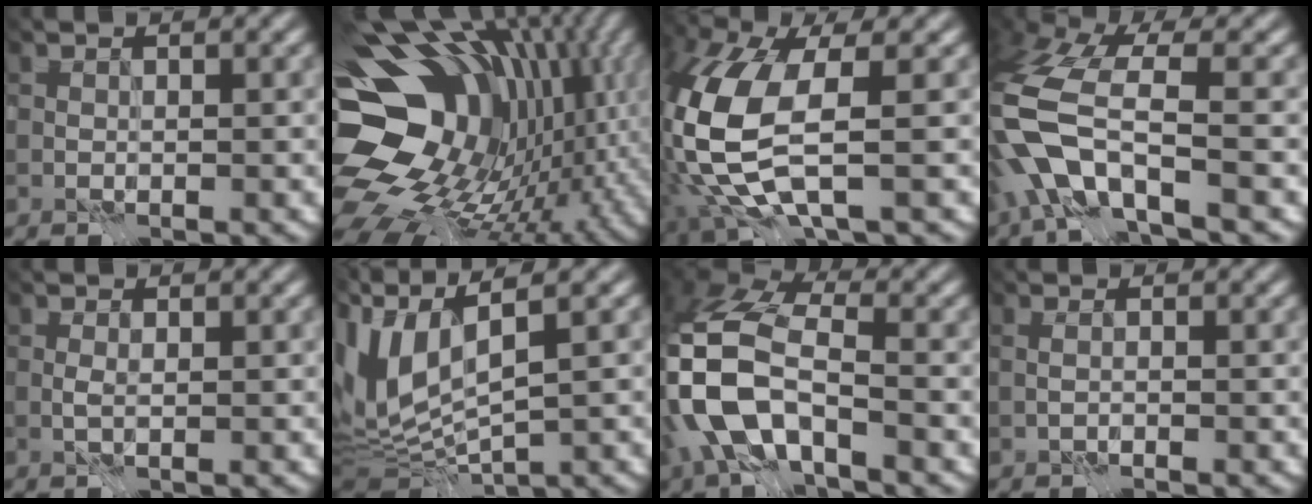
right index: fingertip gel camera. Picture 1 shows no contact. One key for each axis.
{"total": 17.2, "fx": 0.4, "fy": 13.0, "fz": 11.3, "tx": -0.211, "ty": -0.060, "tz": 0.079}
{"total": 10.0, "fx": -2.6, "fy": 4.1, "fz": 8.7, "tx": -0.237, "ty": -0.039, "tz": -0.015}
{"total": 8.6, "fx": -5.1, "fy": 2.0, "fz": 6.7, "tx": -0.160, "ty": -0.011, "tz": -0.083}
{"total": 1.2, "fx": -1.2, "fy": -0.3, "fz": 0.0, "tx": -0.005, "ty": -0.017, "tz": -0.012}
{"total": 8.1, "fx": 0.4, "fy": 2.8, "fz": 7.6, "tx": -0.192, "ty": -0.013, "tz": 0.052}
{"total": 9.0, "fx": -4.8, "fy": 3.9, "fz": 6.5, "tx": -0.164, "ty": -0.015, "tz": -0.074}
{"total": 1.3, "fx": -0.2, "fy": 0.7, "fz": 1.1, "tx": 0.011, "ty": 0.012, "tz": -0.024}